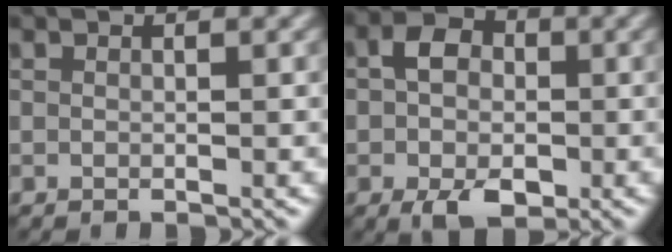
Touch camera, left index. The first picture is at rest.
{"total": 5.3, "force": [-1.0, 3.8, 3.6], "torque": [-0.066, -0.003, -0.021]}